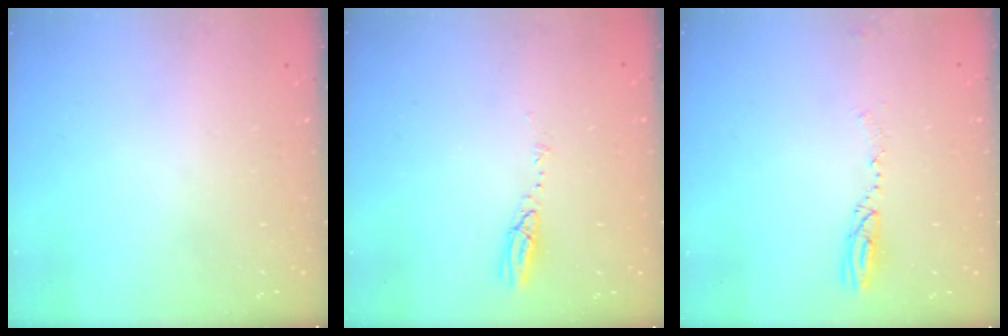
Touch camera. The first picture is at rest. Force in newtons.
{"total": 3.9, "press": 3.9, "slide": 0.4}
{"total": 3.9, "press": 3.8, "slide": 0.5}